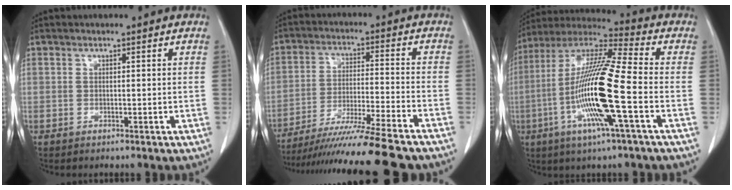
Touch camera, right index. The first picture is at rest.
{"total": 18.2, "force": [-16.0, -1.6, 8.7], "torque": [-0.140, -0.041, -0.254]}
{"total": 17.5, "force": [-4.4, 0.3, 17.0], "torque": [-0.343, -0.008, -0.093]}